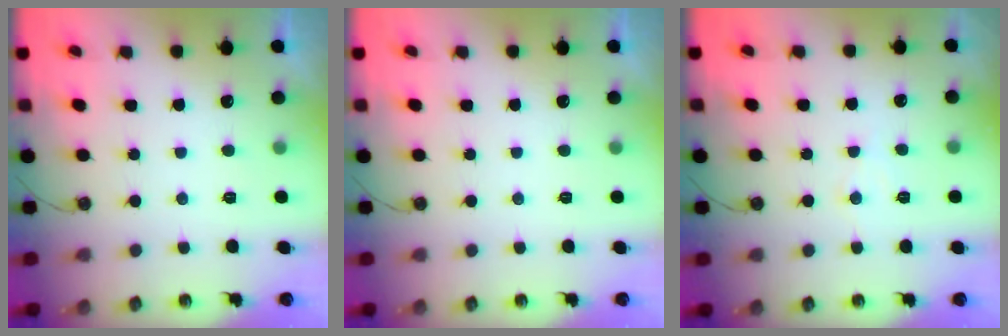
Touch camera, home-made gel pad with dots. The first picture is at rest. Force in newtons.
{"total": 0.0}
{"total": 5.5, "press": 5.5, "slide": 0.4}